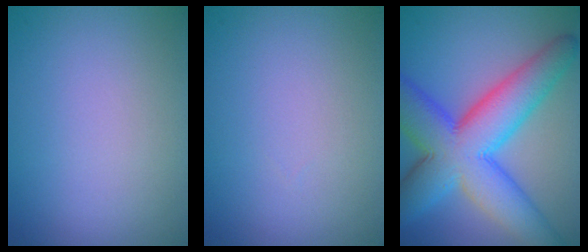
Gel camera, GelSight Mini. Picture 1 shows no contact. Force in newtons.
{"total": 0.0}
{"total": 11.3, "press": 11.3, "slide": 0.2}